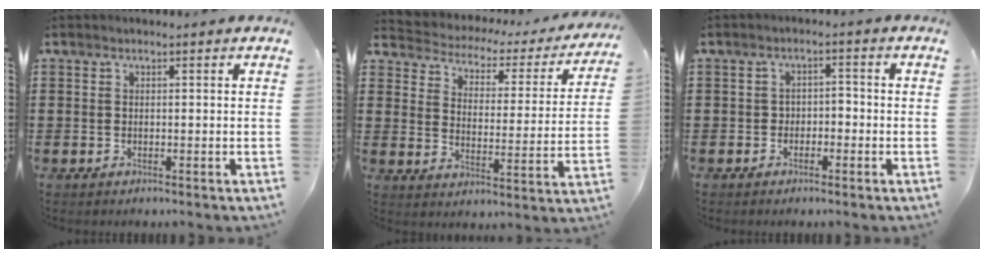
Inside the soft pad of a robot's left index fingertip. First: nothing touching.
{"total": 2.2, "force": [2.0, 0.9, 0.2], "torque": [-0.023, -0.020, 0.022]}
{"total": 2.0, "force": [-1.6, 1.1, 0.4], "torque": [-0.015, 0.007, -0.037]}